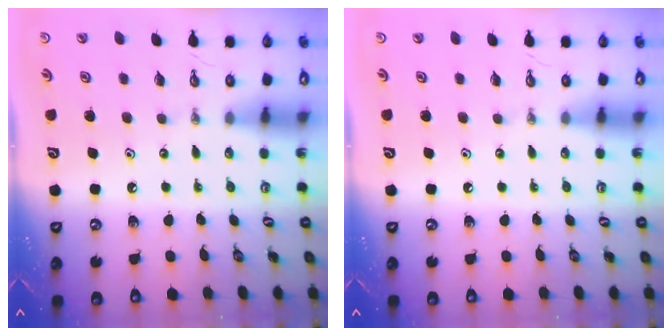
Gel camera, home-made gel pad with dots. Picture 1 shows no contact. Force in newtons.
{"total": 0.0}